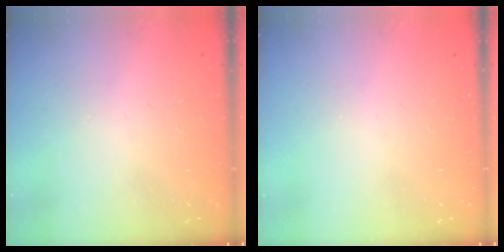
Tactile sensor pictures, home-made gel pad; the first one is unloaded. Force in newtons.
{"total": 0.0}